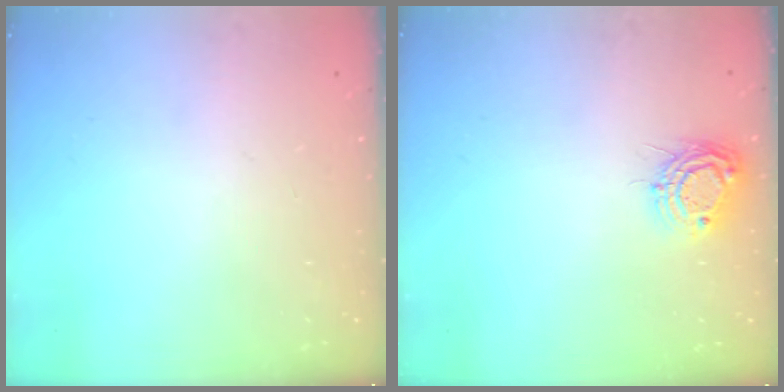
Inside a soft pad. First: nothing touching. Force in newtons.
{"total": 8.3, "press": 8.3, "slide": 0.7}